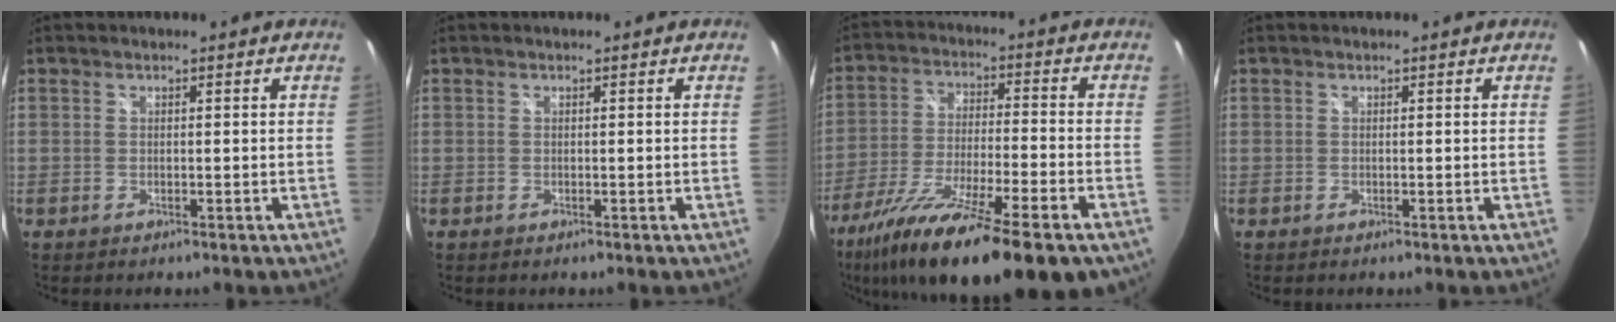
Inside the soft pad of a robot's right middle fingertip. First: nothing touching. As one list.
[{"total": 0.0}, {"total": 22.3, "force": [-15.2, 3.6, 15.9], "torque": [-0.291, -0.059, -0.256]}, {"total": 0.0}]